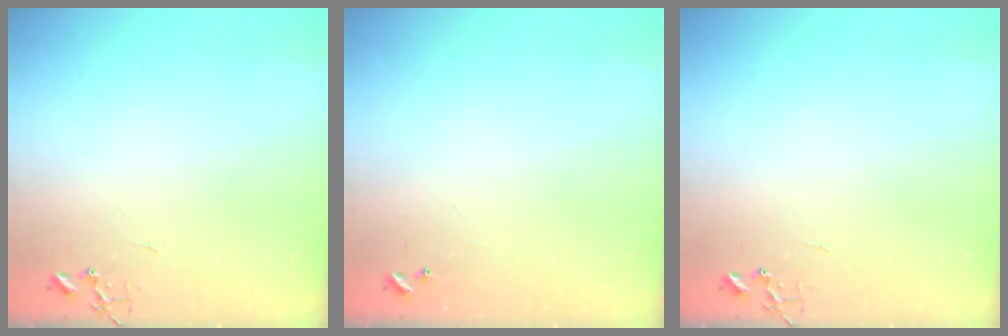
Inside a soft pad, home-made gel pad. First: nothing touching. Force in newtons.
{"total": 4.7, "press": 4.7, "slide": 0.4}
{"total": 0.0}